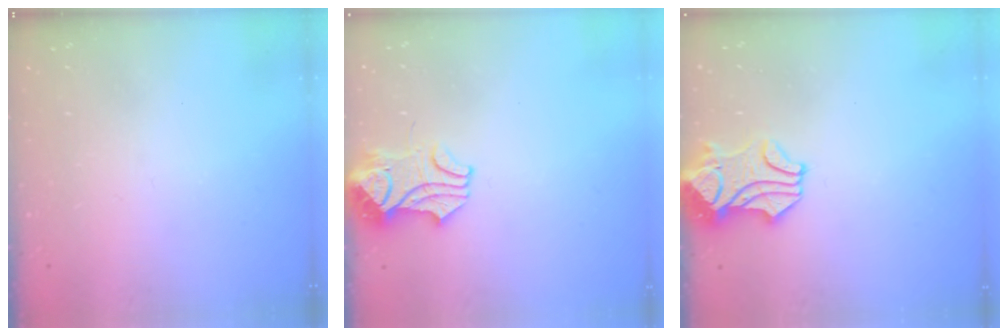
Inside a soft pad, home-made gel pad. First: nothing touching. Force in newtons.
{"total": 3.5, "press": 3.4, "slide": 0.7}
{"total": 1.1, "press": 0.4, "slide": 1.0}